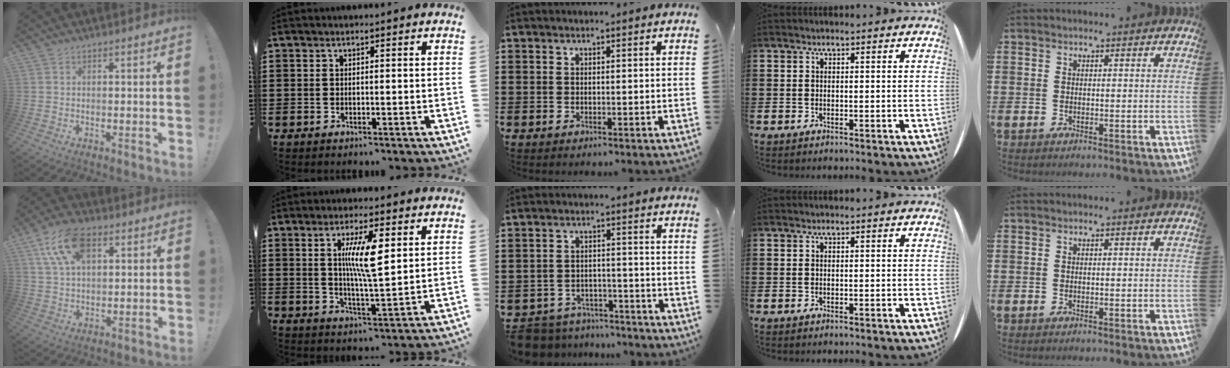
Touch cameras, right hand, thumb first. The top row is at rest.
{"thumb": {"total": 13.9, "force": [6.0, 7.9, 9.8], "torque": [-0.181, -0.010, 0.110]}, "index": {"total": 8.2, "force": [2.3, 1.6, 7.7], "torque": [-0.146, 0.000, 0.035]}, "middle": {"total": 5.3, "force": [-5.2, 0.9, 0.0], "torque": [-0.016, 0.007, -0.110]}}